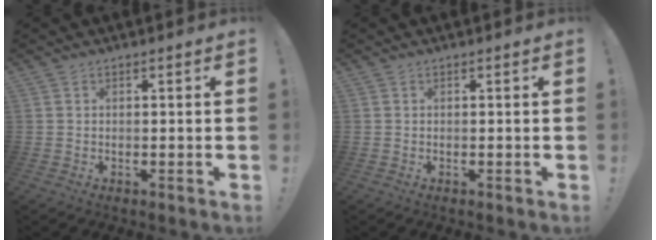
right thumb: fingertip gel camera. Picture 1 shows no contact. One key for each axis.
{"total": 0.0}